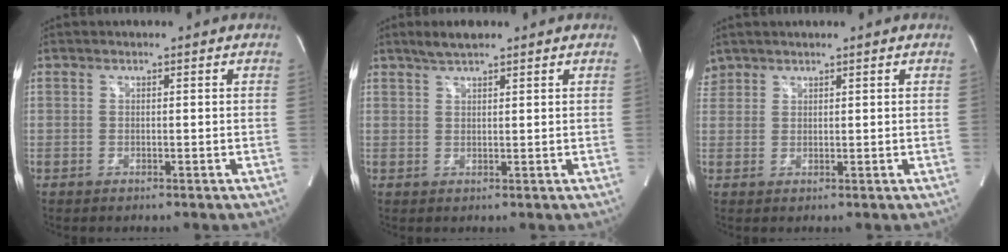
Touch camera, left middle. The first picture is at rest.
{"total": 3.2, "force": [2.5, 0.5, 1.8], "torque": [-0.044, 0.009, 0.049]}
{"total": 2.2, "force": [1.9, 1.1, -0.1], "torque": [0.003, 0.013, 0.037]}